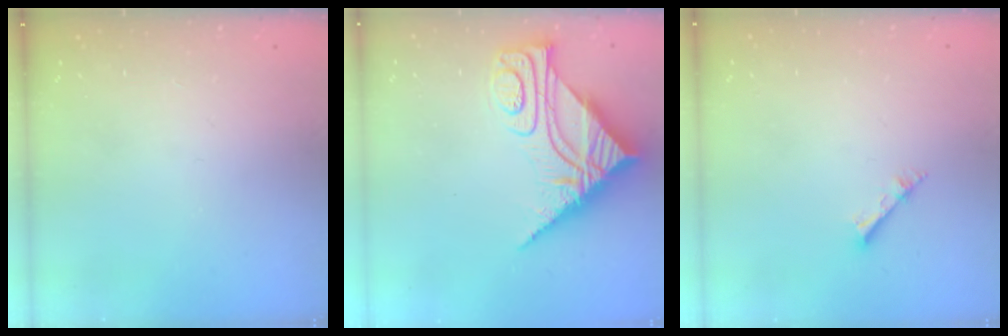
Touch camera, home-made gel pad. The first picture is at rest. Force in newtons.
{"total": 15.0, "press": 15.0, "slide": 1.6}
{"total": 2.6, "press": 2.6, "slide": 0.3}